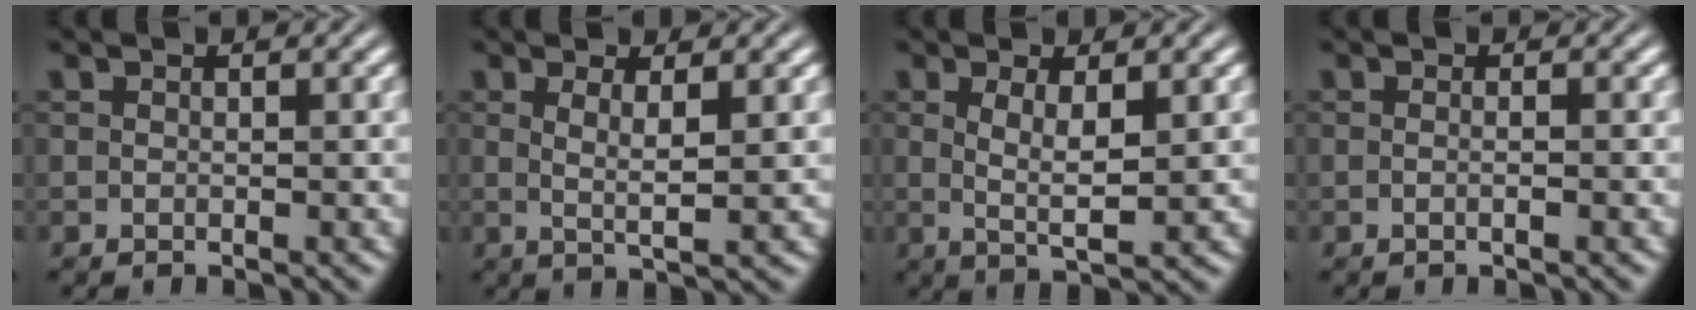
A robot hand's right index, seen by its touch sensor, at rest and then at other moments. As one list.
[{"total": 2.6, "force": [0.6, -0.6, 2.5], "torque": [-0.039, -0.011, 0.016]}, {"total": 3.5, "force": [0.3, 0.3, 3.5], "torque": [-0.056, -0.015, 0.015]}, {"total": 1.0, "force": [-0.7, -0.4, 0.7], "torque": [-0.017, -0.005, -0.009]}]